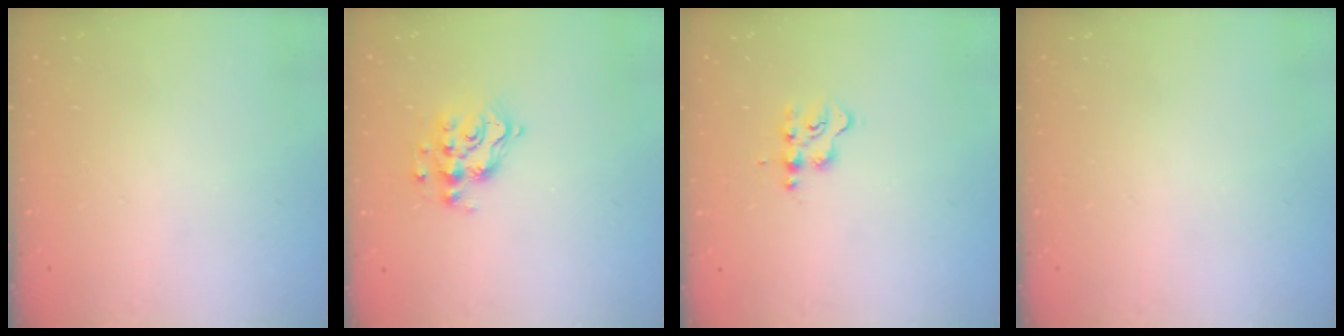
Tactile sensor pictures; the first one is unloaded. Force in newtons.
{"total": 10.4, "press": 10.4, "slide": 0.5}
{"total": 3.0, "press": 3.0, "slide": 0.4}
{"total": 0.0}